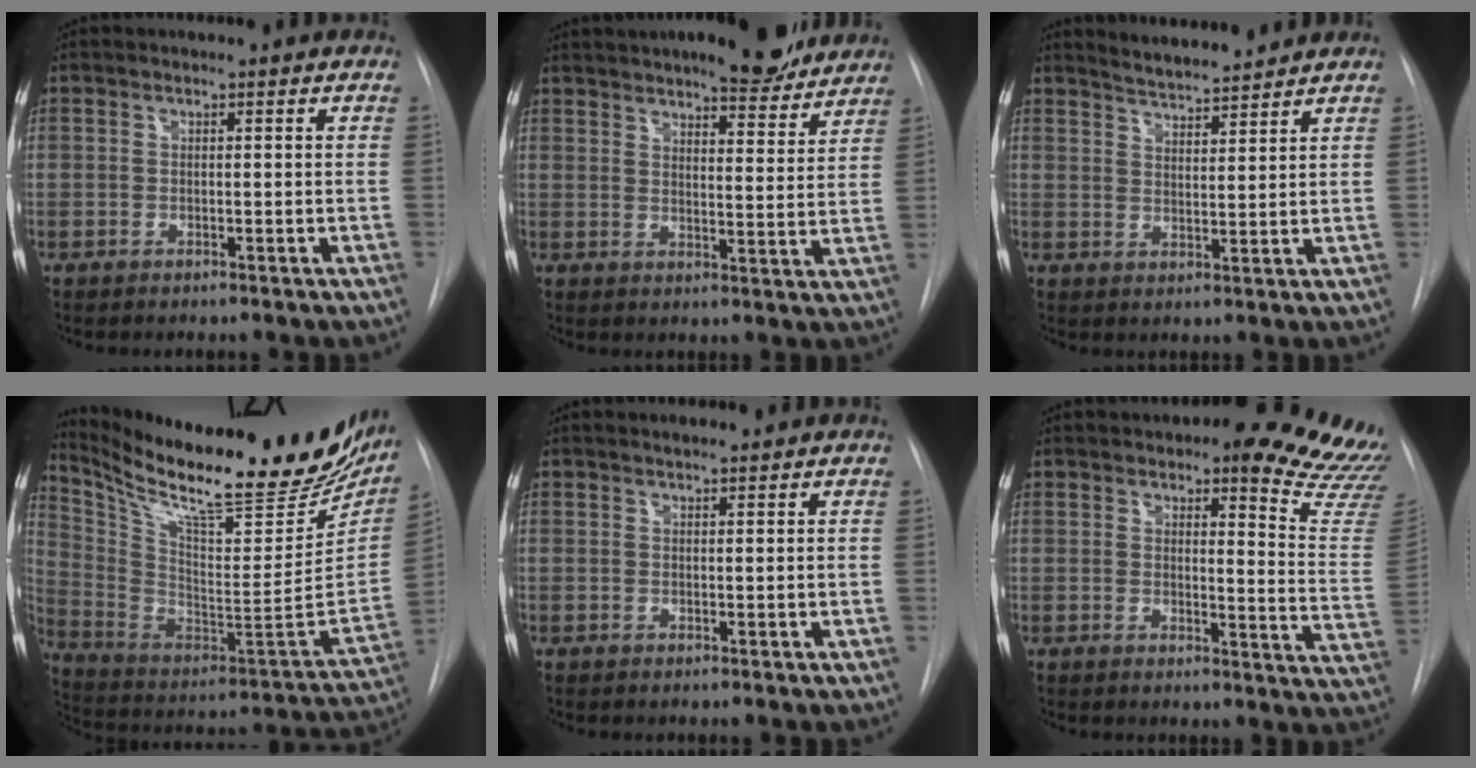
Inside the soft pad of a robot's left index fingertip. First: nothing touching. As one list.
[{"total": 15.3, "force": [13.1, 3.0, 7.2], "torque": [-0.101, 0.000, 0.177]}, {"total": 6.9, "force": [6.7, 0.4, 1.6], "torque": [-0.035, 0.008, 0.109]}, {"total": 31.1, "force": [25.4, 5.7, 17.0], "torque": [-0.284, -0.062, 0.367]}, {"total": 1.7, "force": [1.6, 0.2, 0.6], "torque": [-0.014, 0.009, 0.027]}, {"total": 16.3, "force": [14.2, 2.8, 7.6], "torque": [-0.062, -0.094, 0.136]}]